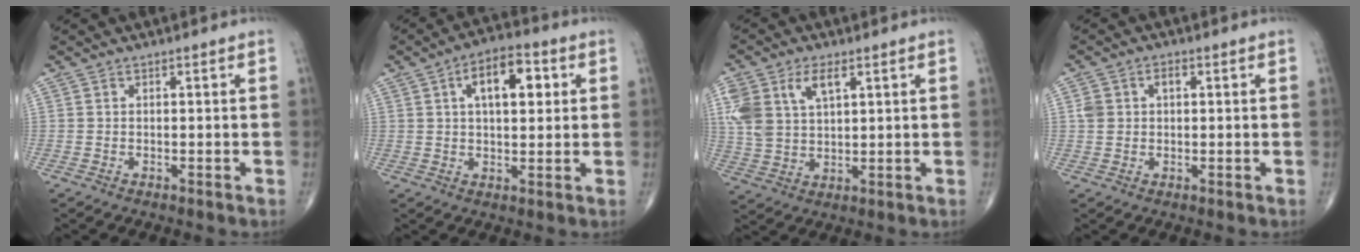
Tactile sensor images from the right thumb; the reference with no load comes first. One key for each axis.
{"total": 10.2, "fx": 2.9, "fy": 5.0, "fz": 8.4, "tx": -0.108, "ty": 0.010, "tz": 0.040}
{"total": 10.5, "fx": 4.3, "fy": 5.9, "fz": 7.6, "tx": -0.164, "ty": 0.003, "tz": 0.092}
{"total": 3.7, "fx": 0.9, "fy": 2.6, "fz": 2.4, "tx": -0.042, "ty": 0.010, "tz": 0.019}